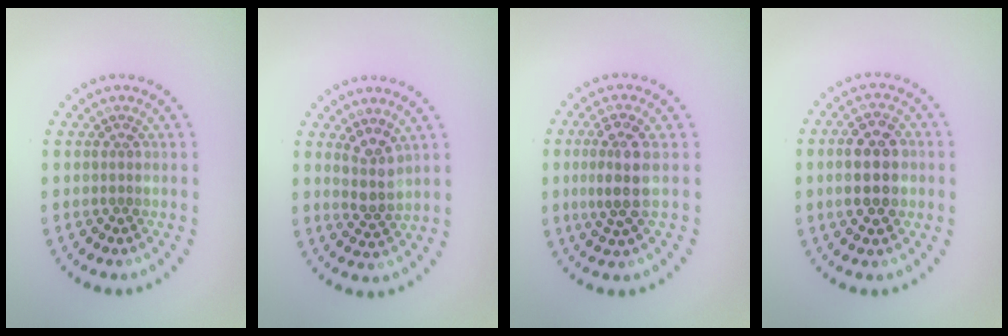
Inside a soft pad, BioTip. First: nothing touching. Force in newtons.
{"total": 2.3, "press": 2.0, "slide": 1.1}
{"total": 3.5, "press": 3.2, "slide": 1.4}
{"total": 5.1, "press": 5.1, "slide": 0.4}